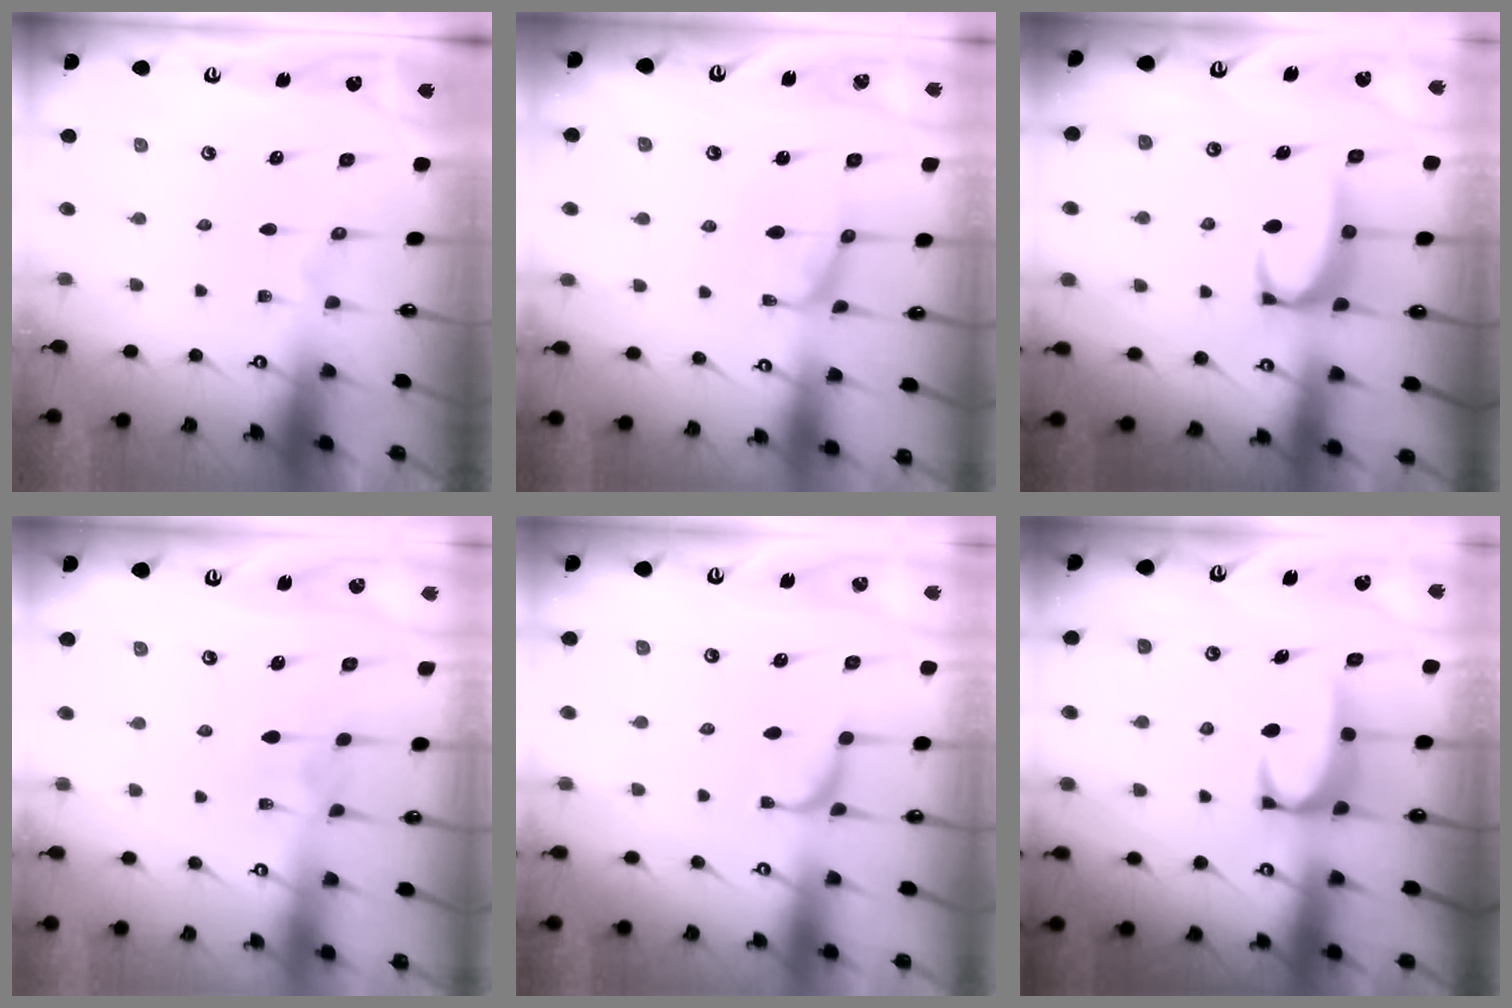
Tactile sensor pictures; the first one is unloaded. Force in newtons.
{"total": 0.9, "press": 0.6, "slide": 0.6}
{"total": 3.2, "press": 3.1, "slide": 0.4}
{"total": 3.0, "press": 3.0, "slide": 0.4}
{"total": 2.4, "press": 2.4, "slide": 0.4}
{"total": 2.5, "press": 2.4, "slide": 0.7}